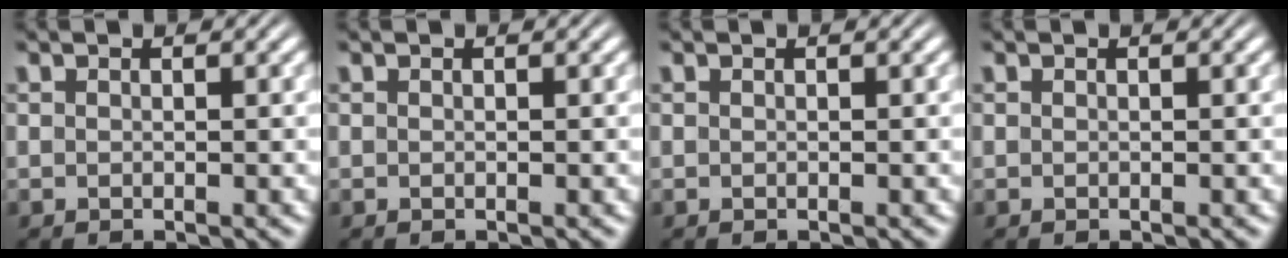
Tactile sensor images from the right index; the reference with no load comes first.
{"total": 0.0}
{"total": 0.0}
{"total": 0.0}